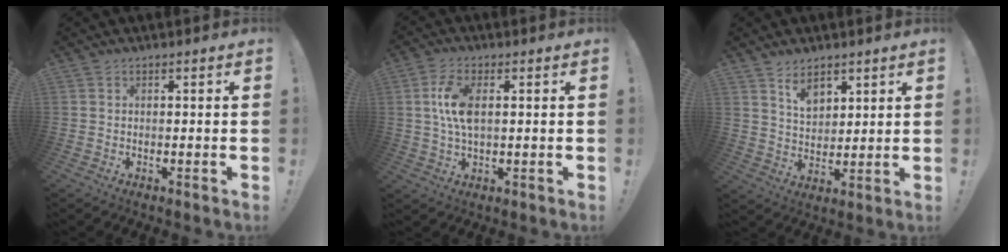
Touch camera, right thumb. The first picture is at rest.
{"total": 9.0, "force": [1.3, 4.4, 7.8], "torque": [-0.148, -0.005, 0.019]}
{"total": 7.4, "force": [5.3, 4.3, 2.8], "torque": [-0.038, -0.035, 0.097]}